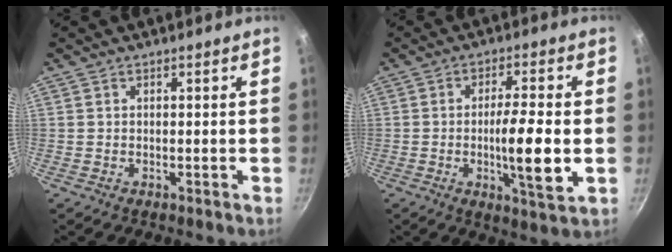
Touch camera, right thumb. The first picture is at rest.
{"total": 10.3, "force": [-1.6, 1.8, 10.0], "torque": [-0.167, -0.001, -0.027]}